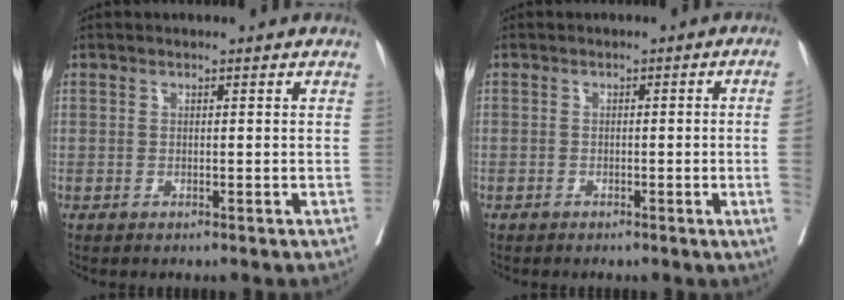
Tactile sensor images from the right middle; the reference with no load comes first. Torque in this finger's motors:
{"motor_torque": [0.37, -0.35, -0.79, -0.21]}